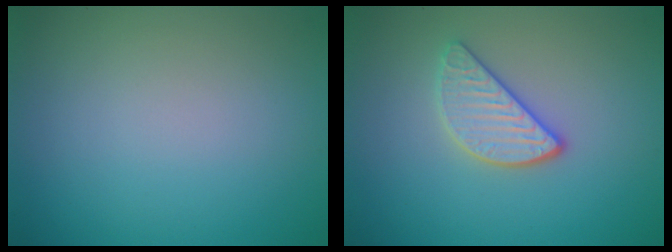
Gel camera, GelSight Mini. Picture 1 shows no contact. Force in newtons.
{"total": 2.9, "press": 2.7, "slide": 1.2}